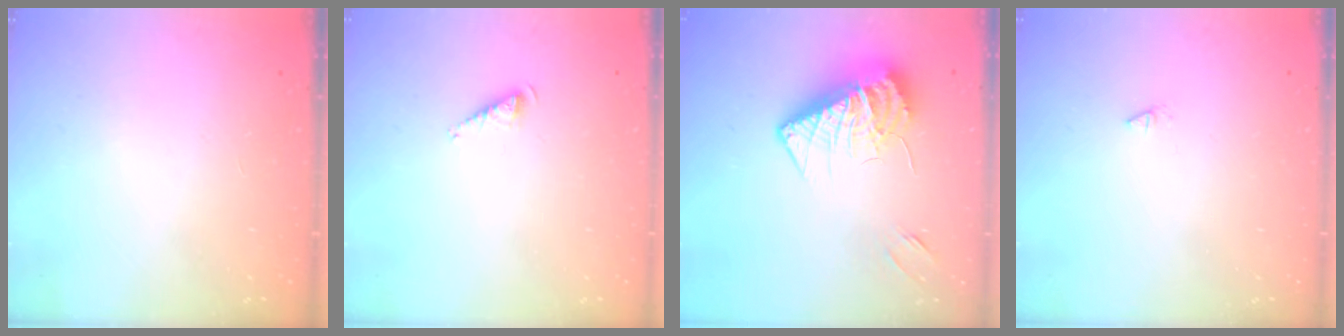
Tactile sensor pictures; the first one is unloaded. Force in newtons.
{"total": 2.6, "press": 2.6, "slide": 0.4}
{"total": 12.9, "press": 12.8, "slide": 1.2}
{"total": 0.0}